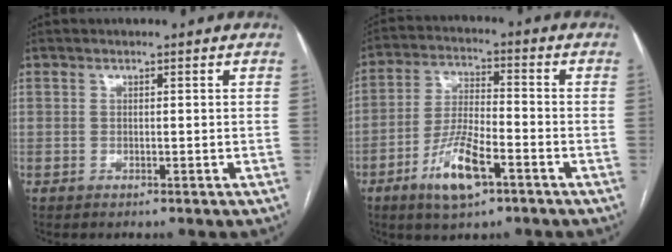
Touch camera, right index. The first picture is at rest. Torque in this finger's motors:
{"motor_torque": [1.04, -0.74, 0.54, 0.14]}